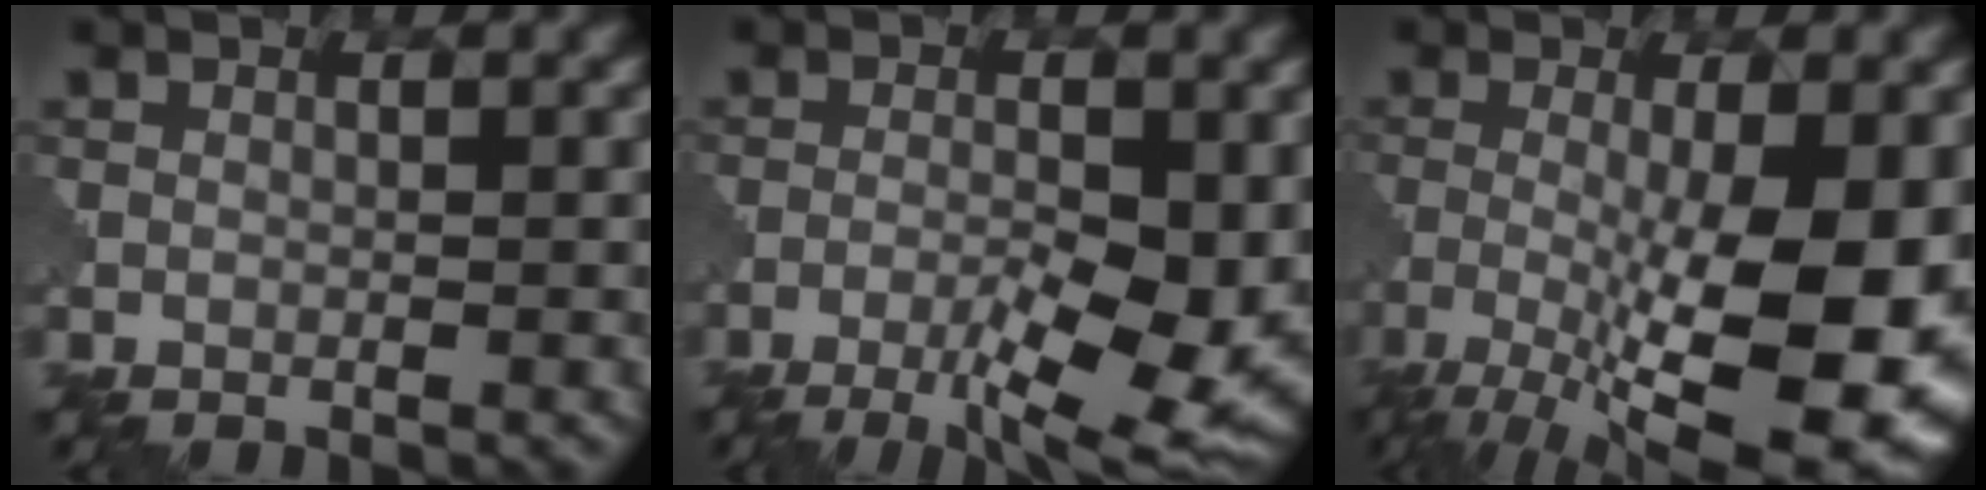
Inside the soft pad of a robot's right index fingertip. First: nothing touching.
{"total": 8.9, "force": [-3.5, 2.6, 7.8], "torque": [-0.130, -0.011, -0.051]}
{"total": 13.6, "force": [-3.4, 4.1, 12.5], "torque": [-0.193, -0.017, -0.046]}